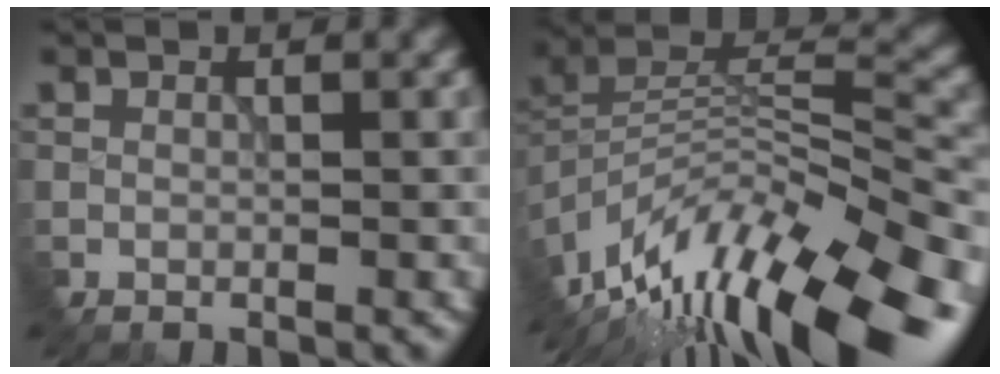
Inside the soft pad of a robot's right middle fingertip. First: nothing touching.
{"total": 13.9, "force": [-9.0, 4.8, 9.5], "torque": [-0.190, 0.021, -0.147]}